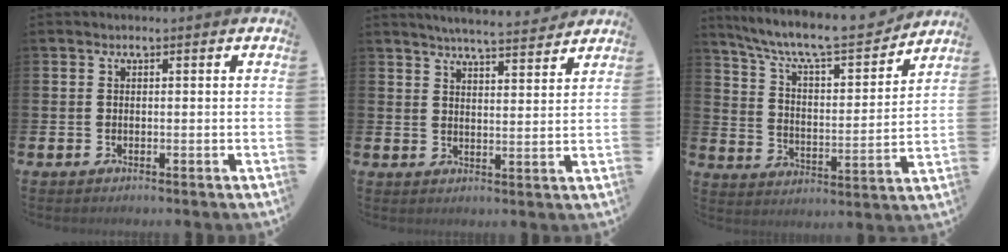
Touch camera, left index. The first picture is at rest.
{"total": 4.9, "force": [4.9, -0.3, 0.9], "torque": [-0.023, -0.034, 0.083]}
{"total": 9.1, "force": [8.2, 1.7, 3.6], "torque": [-0.097, -0.063, 0.134]}